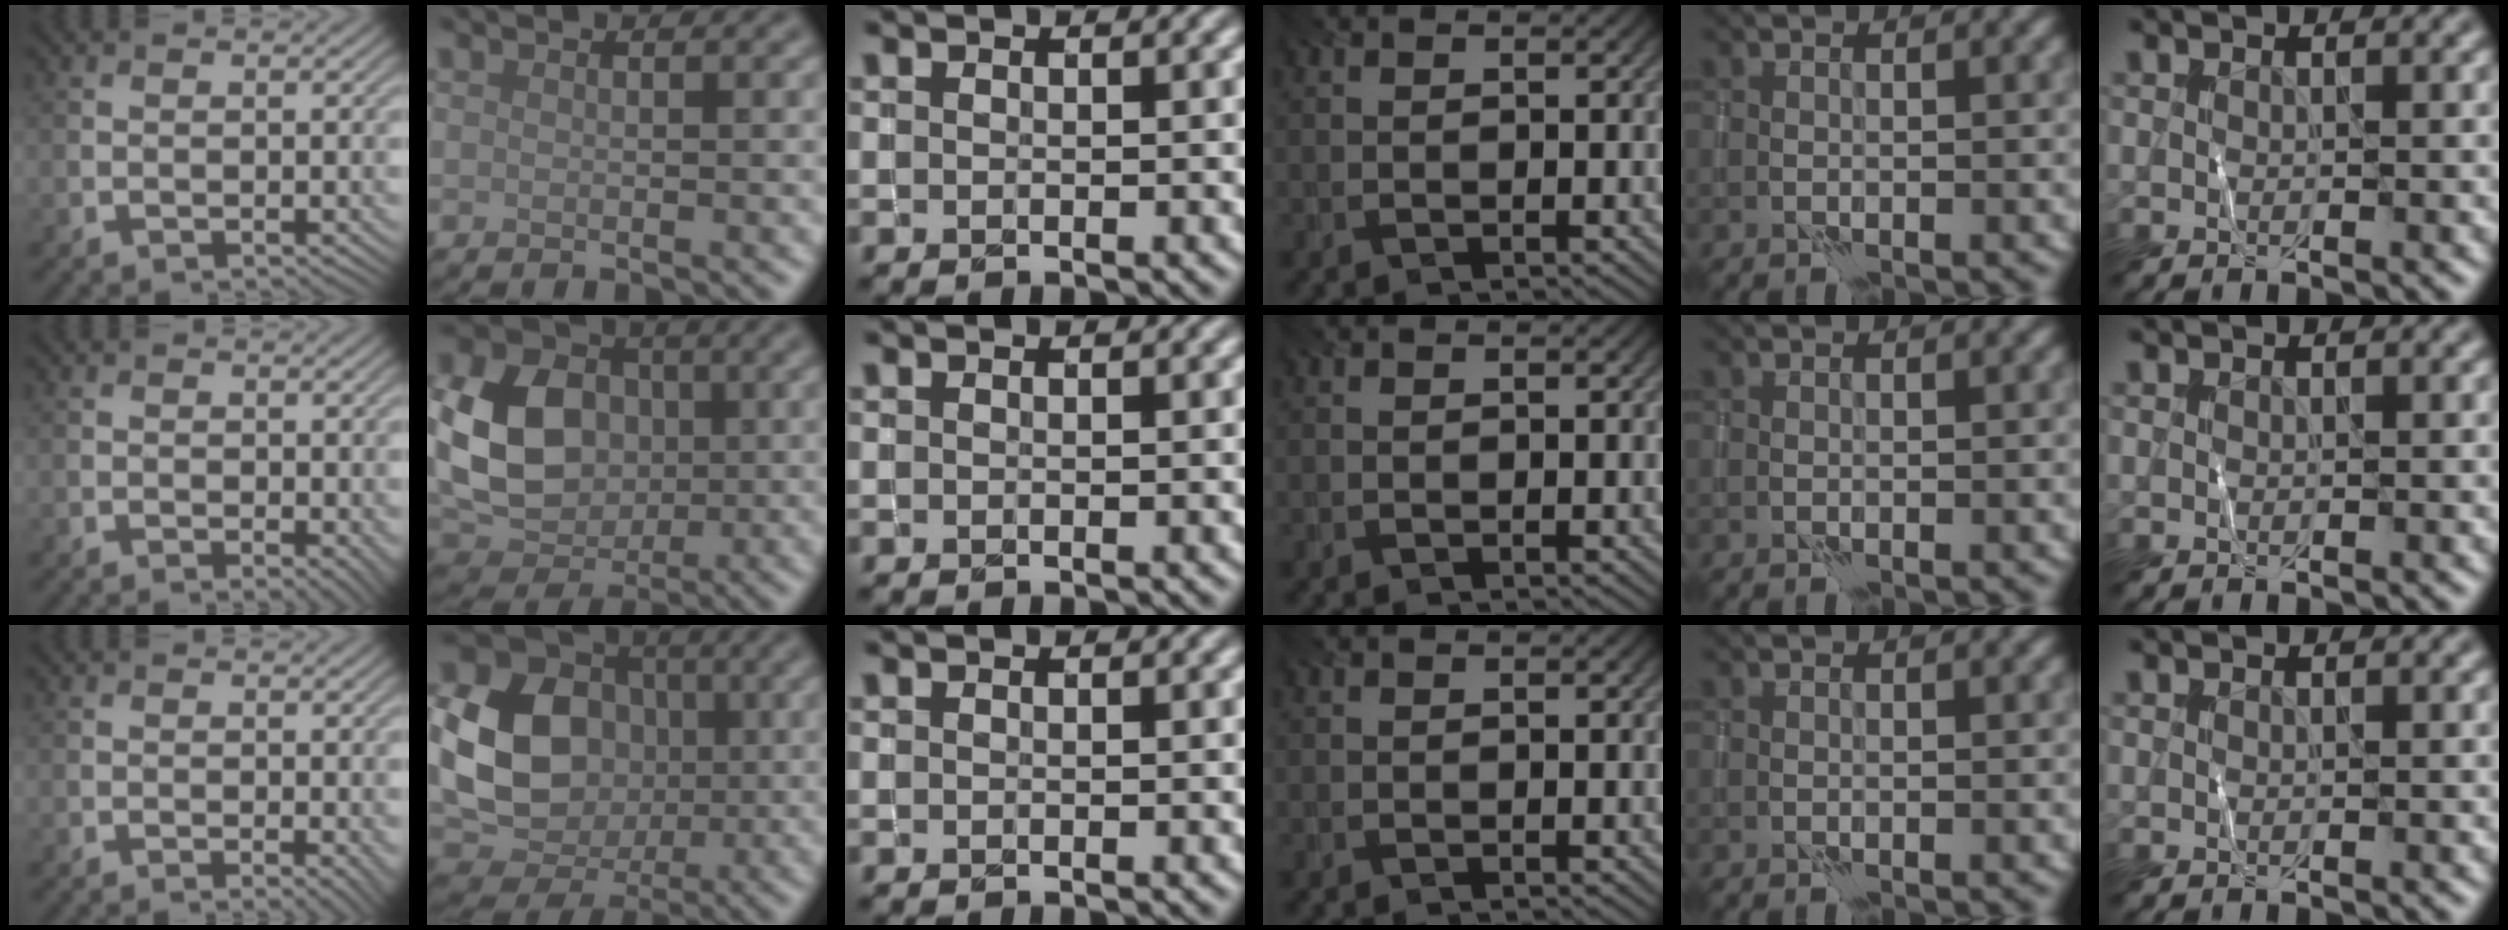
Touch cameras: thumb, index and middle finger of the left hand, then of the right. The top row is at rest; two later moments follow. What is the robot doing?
{"motion": "wrap", "object": "thread"}